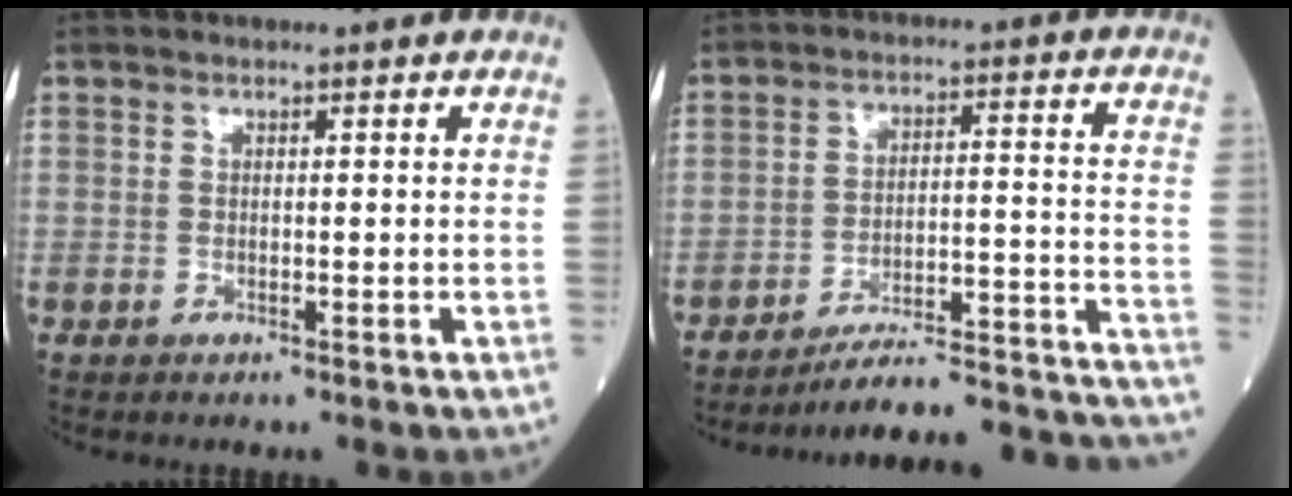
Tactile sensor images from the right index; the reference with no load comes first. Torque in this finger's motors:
{"motor_torque": [0.10, -0.38, 0.18, 0.12]}